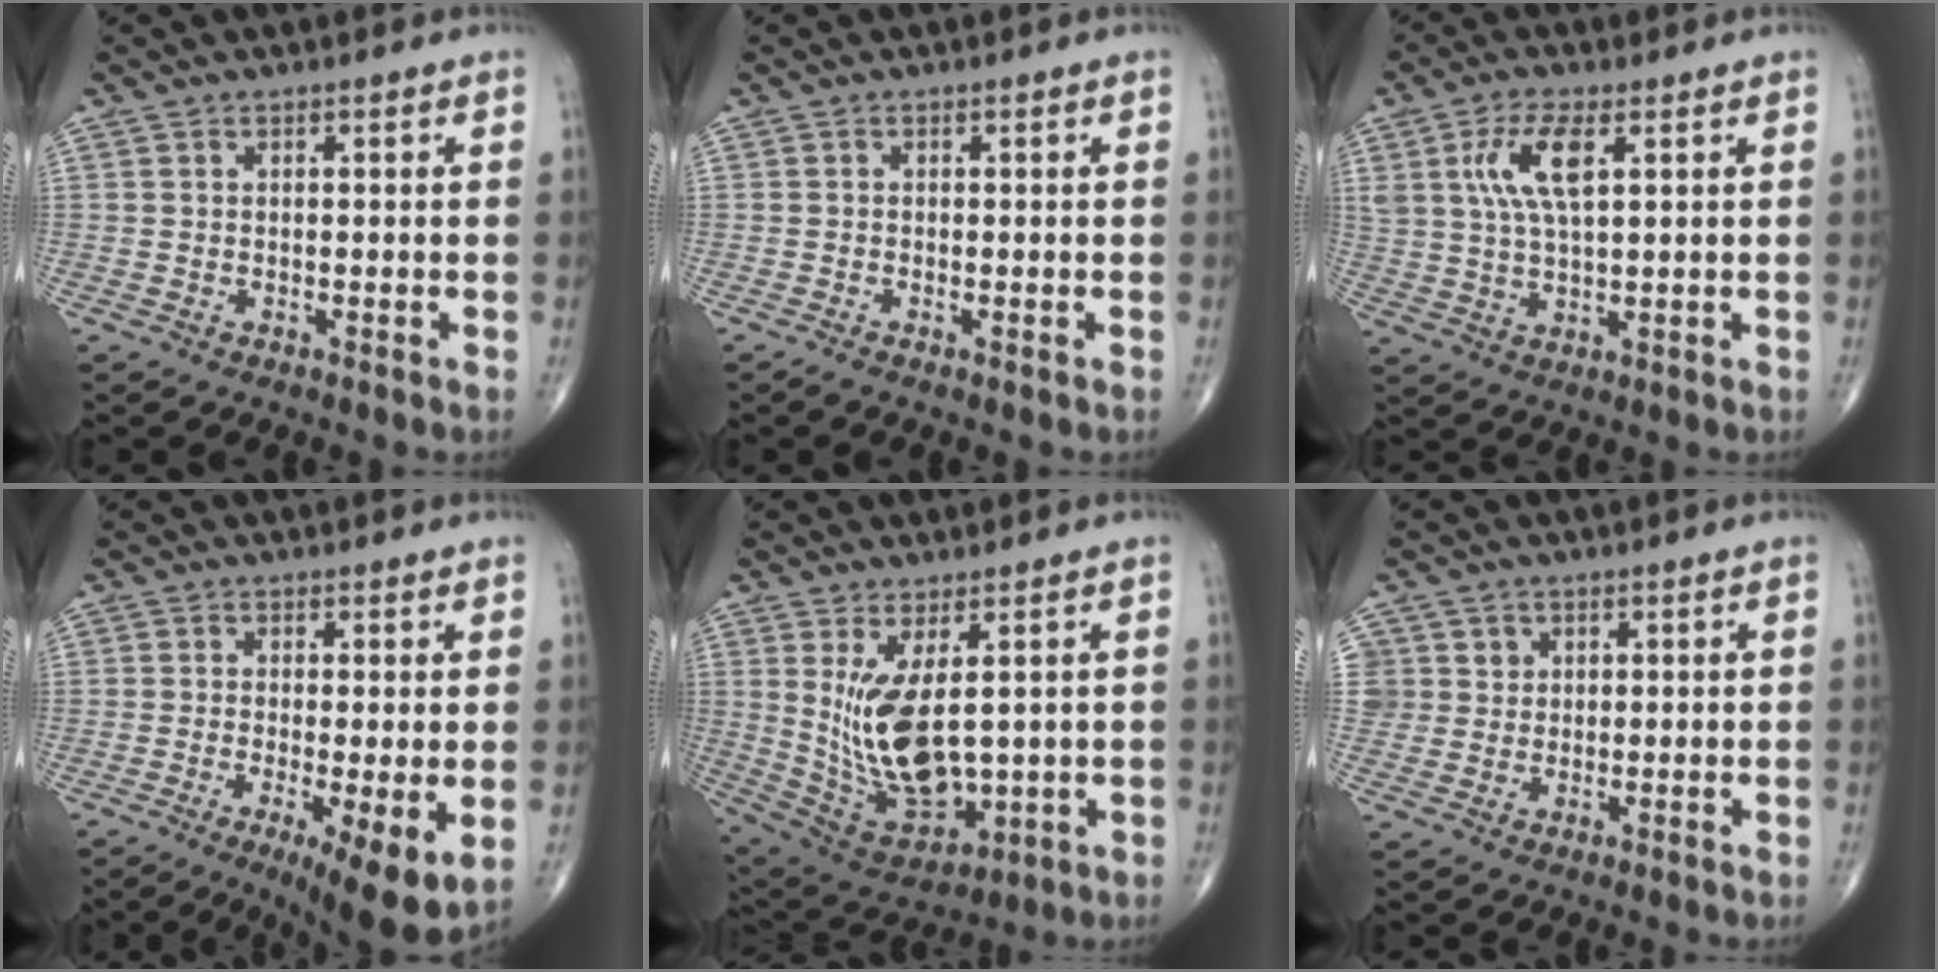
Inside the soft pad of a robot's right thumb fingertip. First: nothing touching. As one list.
[{"total": 0.7, "force": [-0.4, -0.1, 0.5], "torque": [-0.017, -0.003, -0.012]}, {"total": 8.5, "force": [3.0, 3.2, 7.3], "torque": [-0.151, -0.004, 0.062]}, {"total": 9.9, "force": [-2.8, 2.4, 9.1], "torque": [-0.146, -0.024, -0.041]}, {"total": 13.9, "force": [2.1, 6.6, 12.0], "torque": [-0.209, -0.025, 0.066]}, {"total": 4.2, "force": [1.5, 3.9, -0.1], "torque": [0.032, -0.003, 0.023]}]